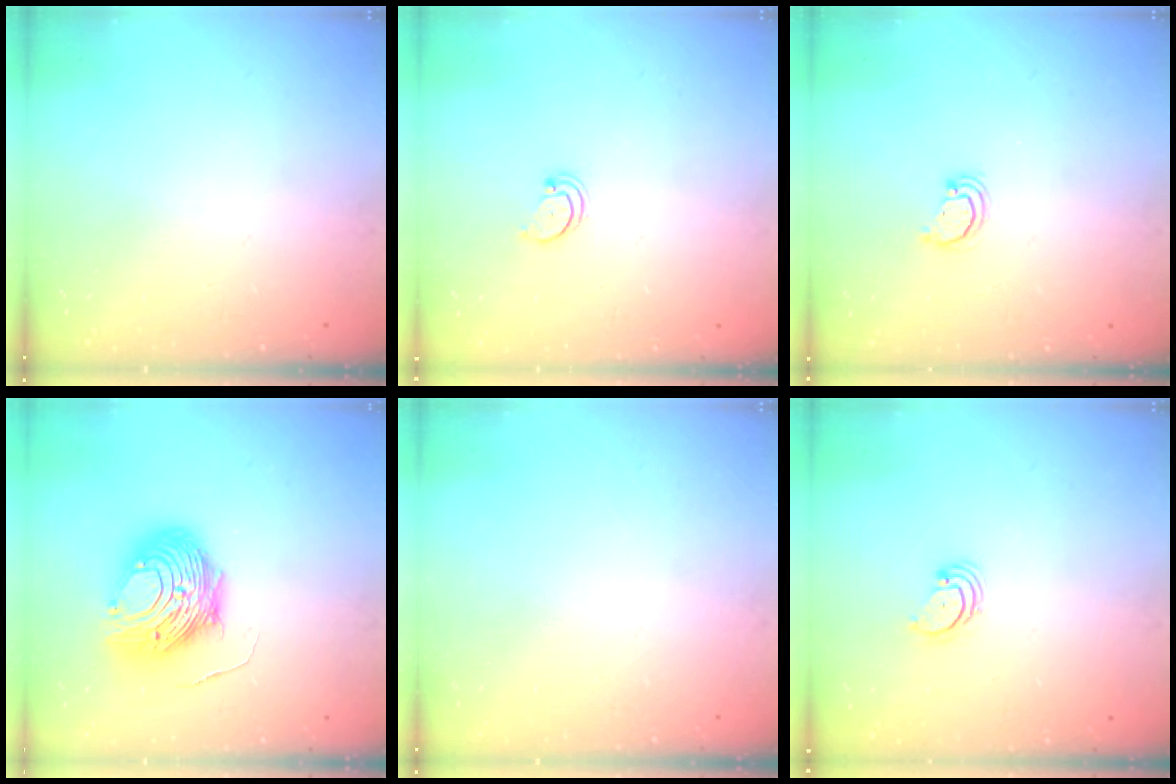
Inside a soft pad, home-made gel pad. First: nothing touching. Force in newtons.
{"total": 2.0, "press": 2.0, "slide": 0.2}
{"total": 2.5, "press": 2.5, "slide": 0.3}
{"total": 13.5, "press": 13.4, "slide": 1.4}
{"total": 0.0}
{"total": 2.7, "press": 2.7, "slide": 0.3}